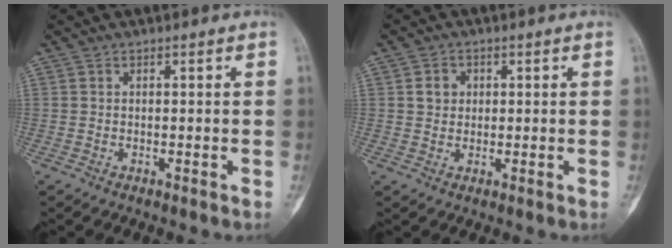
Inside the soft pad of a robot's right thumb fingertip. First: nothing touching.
{"total": 3.1, "force": [0.7, 2.8, 1.2], "torque": [-0.004, 0.001, 0.009]}